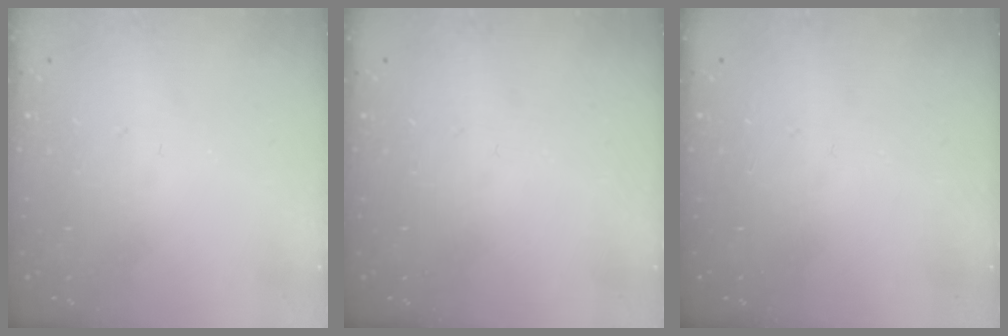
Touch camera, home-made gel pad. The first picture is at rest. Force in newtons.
{"total": 0.0}
{"total": 0.0}